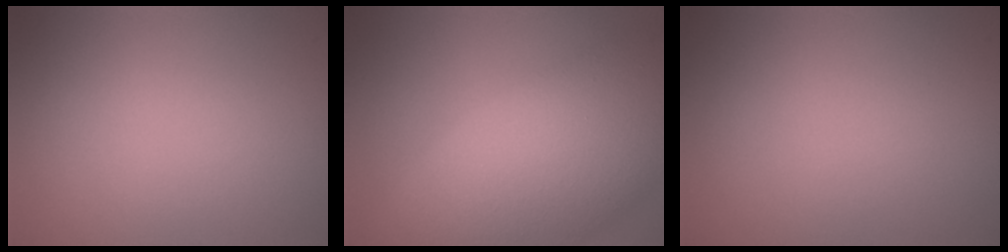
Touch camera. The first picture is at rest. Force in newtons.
{"total": 11.5, "press": 11.4, "slide": 1.0}
{"total": 0.0}